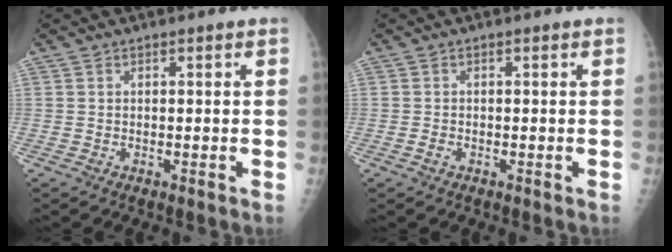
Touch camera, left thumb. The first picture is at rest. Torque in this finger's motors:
{"motor_torque": [-0.50, 0.06, 0.27, 0.15, 0.00]}